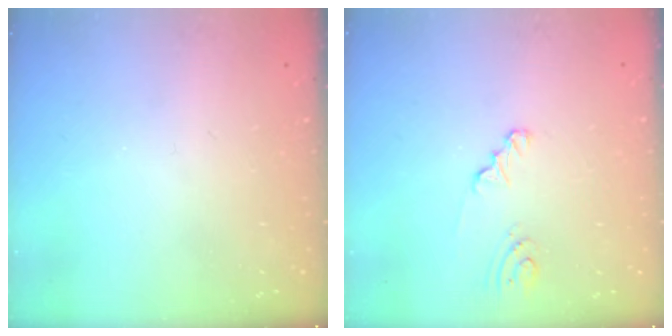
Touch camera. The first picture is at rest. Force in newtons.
{"total": 2.4, "press": 2.4, "slide": 0.2}